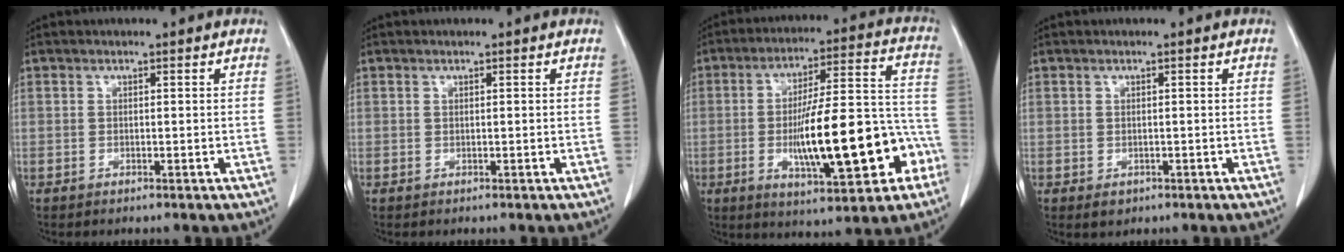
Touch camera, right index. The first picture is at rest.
{"total": 0.0}
{"total": 19.6, "force": [-5.6, 4.6, 18.2], "torque": [-0.274, 0.024, -0.072]}
{"total": 1.6, "force": [-0.8, 1.2, 0.6], "torque": [-0.007, 0.001, -0.003]}